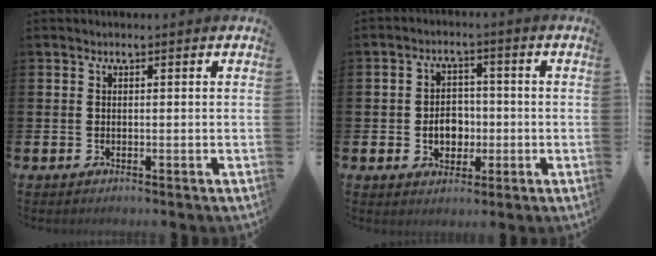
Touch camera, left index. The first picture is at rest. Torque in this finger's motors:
{"motor_torque": [0.17, -0.09, 0.13, 0.09]}